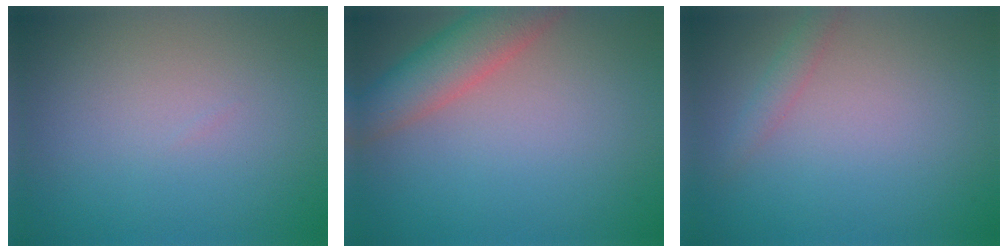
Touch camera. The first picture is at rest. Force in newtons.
{"total": 5.1, "press": 5.0, "slide": 0.4}
{"total": 1.3, "press": 1.3, "slide": 0.0}